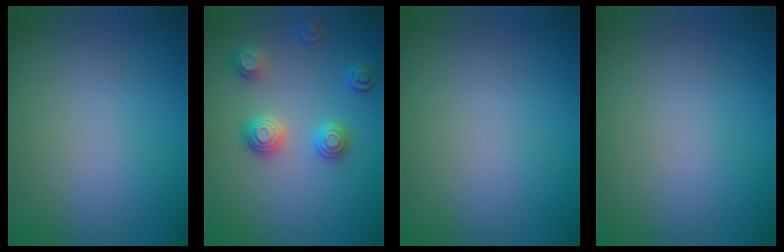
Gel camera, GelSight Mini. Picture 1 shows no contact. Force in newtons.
{"total": 3.0, "press": 2.9, "slide": 0.6}
{"total": 0.0}
{"total": 0.0}